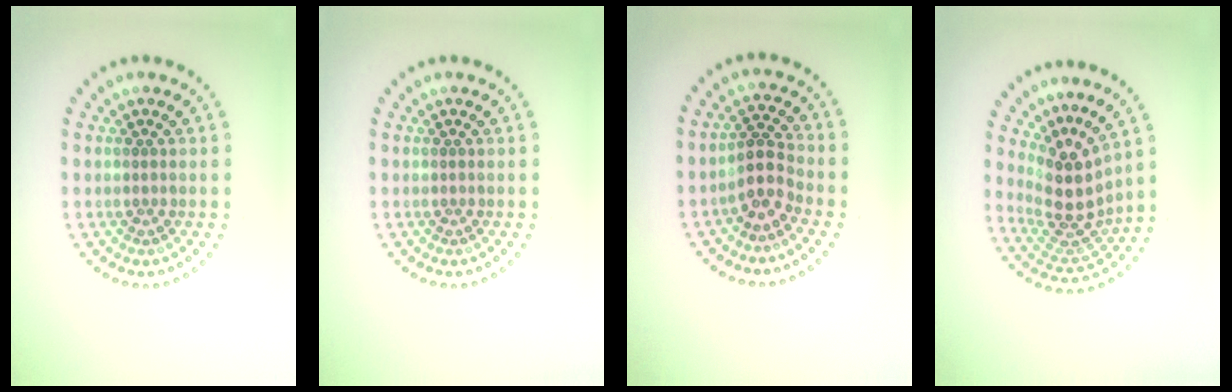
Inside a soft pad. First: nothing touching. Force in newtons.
{"total": 0.0}
{"total": 2.7, "press": 2.1, "slide": 1.8}
{"total": 4.3, "press": 3.3, "slide": 2.8}